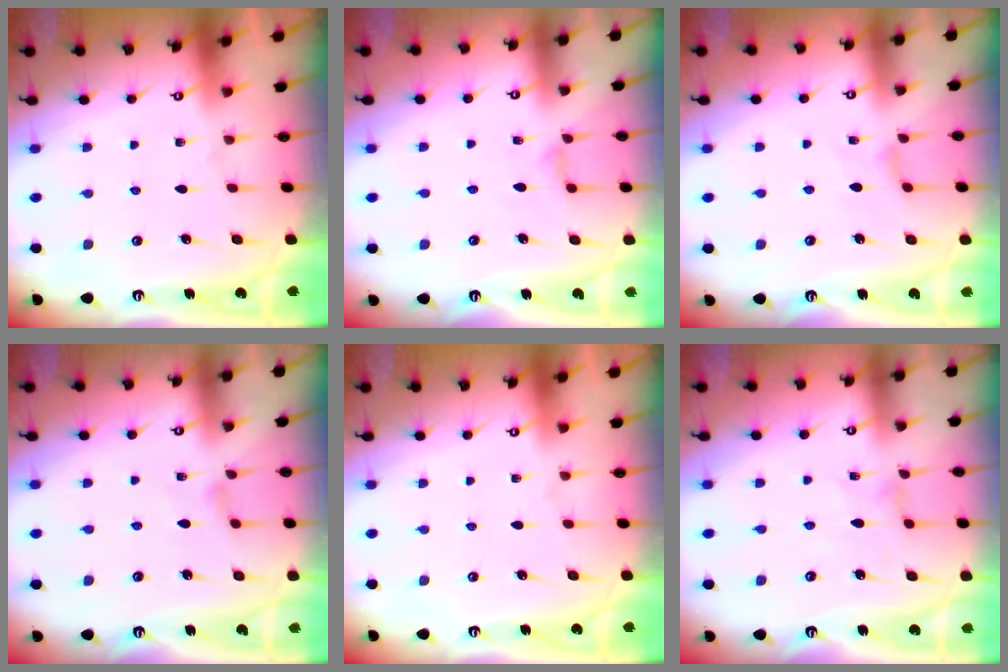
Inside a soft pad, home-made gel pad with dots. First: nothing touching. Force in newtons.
{"total": 2.6, "press": 2.6, "slide": 0.4}
{"total": 2.0, "press": 1.9, "slide": 0.5}
{"total": 1.8, "press": 1.7, "slide": 0.4}
{"total": 0.0}
{"total": 0.6, "press": 0.5, "slide": 0.2}